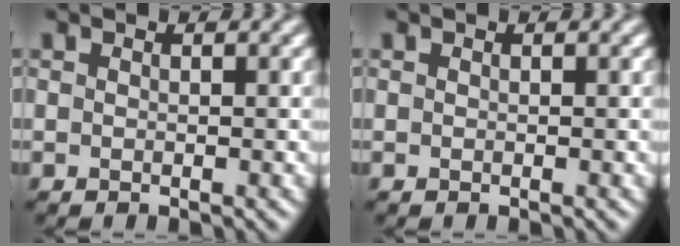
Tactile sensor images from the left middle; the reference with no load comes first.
{"total": 0.0}